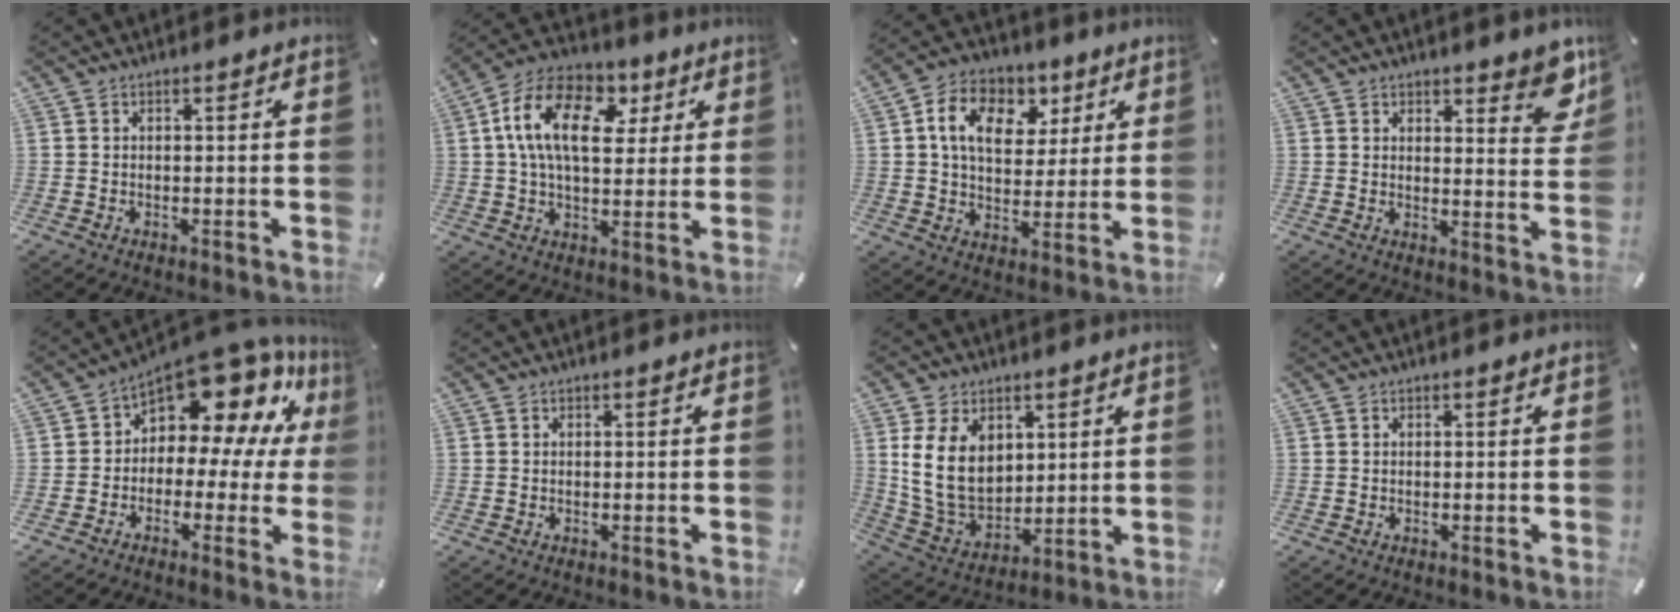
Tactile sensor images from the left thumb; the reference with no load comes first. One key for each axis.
{"total": 16.8, "fx": 4.8, "fy": 10.8, "fz": 12.0, "tx": -0.218, "ty": -0.004, "tz": 0.081}
{"total": 12.6, "fx": 5.0, "fy": 9.4, "fz": 6.7, "tx": -0.104, "ty": -0.011, "tz": 0.089}
{"total": 7.6, "fx": 5.4, "fy": 3.3, "fz": 4.2, "tx": -0.031, "ty": -0.039, "tz": 0.090}
{"total": 13.6, "fx": 8.3, "fy": 7.6, "fz": 7.6, "tx": -0.122, "ty": -0.078, "tz": 0.143}
{"total": 0.0}
{"total": 13.5, "fx": 3.8, "fy": 10.4, "fz": 7.7, "tx": -0.165, "ty": -0.014, "tz": 0.072}
{"total": 0.0}